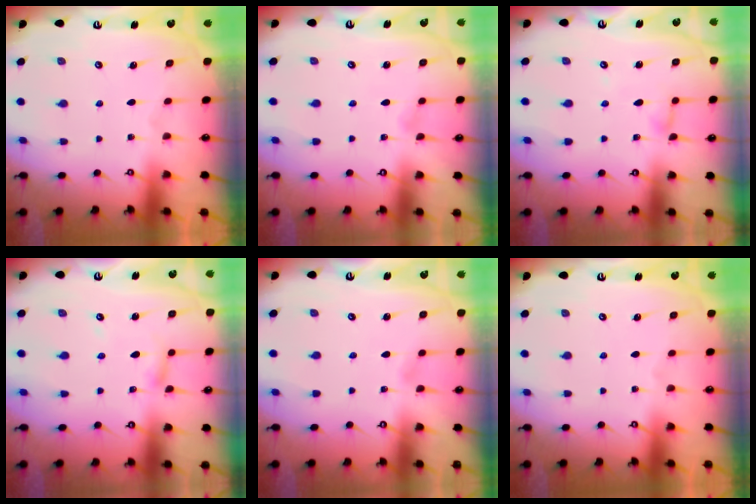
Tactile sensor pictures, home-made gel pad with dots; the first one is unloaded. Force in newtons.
{"total": 1.9, "press": 1.9, "slide": 0.2}
{"total": 3.9, "press": 3.9, "slide": 0.4}
{"total": 2.8, "press": 2.7, "slide": 0.3}
{"total": 1.4, "press": 1.4, "slide": 0.1}
{"total": 0.0}